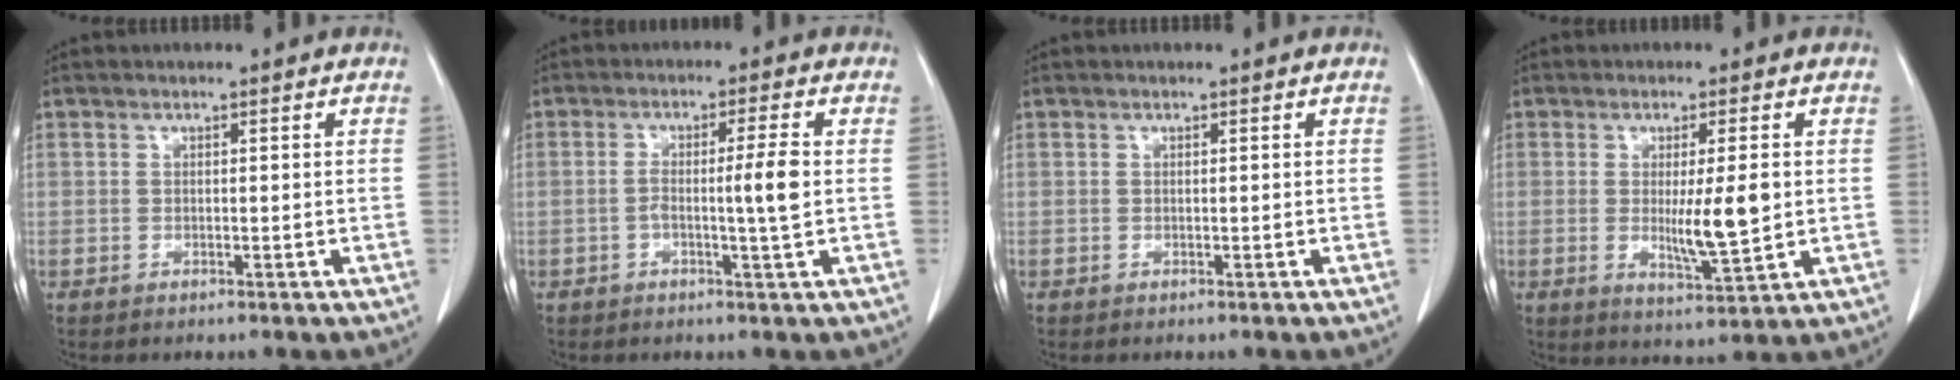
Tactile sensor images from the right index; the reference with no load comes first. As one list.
[{"total": 5.0, "force": [-0.4, -0.6, 5.0], "torque": [-0.085, 0.003, -0.008]}, {"total": 0.0}, {"total": 7.2, "force": [0.0, 0.8, 7.2], "torque": [-0.117, -0.017, 0.005]}]